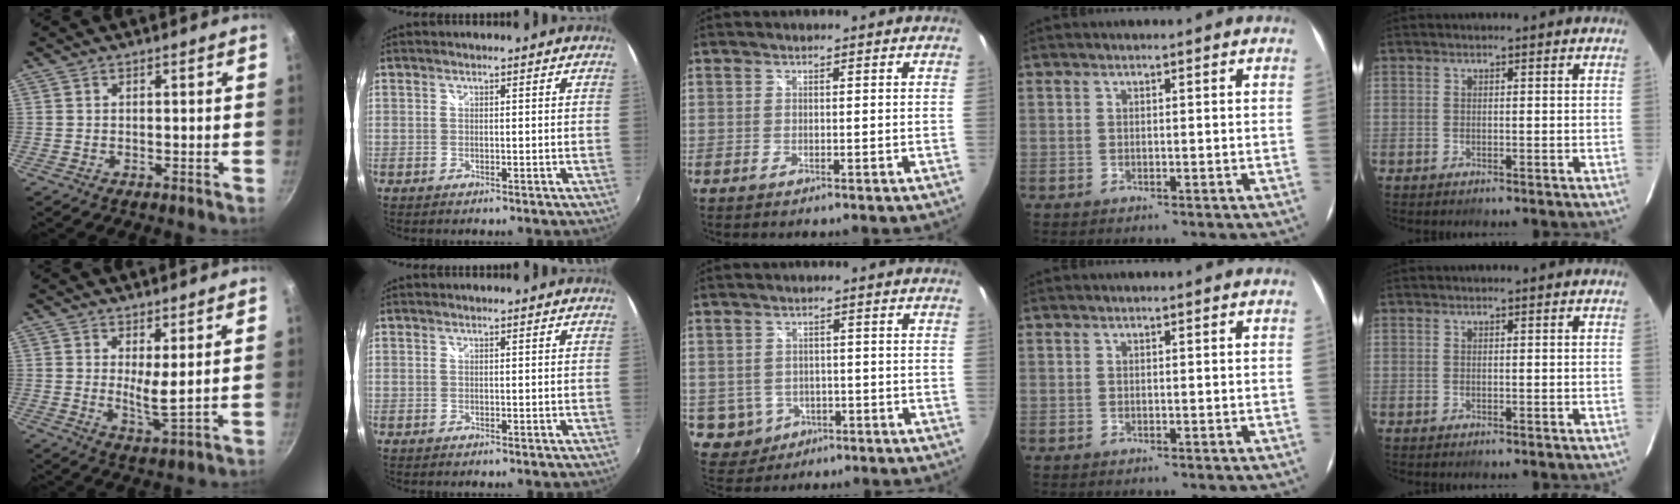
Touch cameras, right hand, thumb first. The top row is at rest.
{"thumb": {"total": 4.9, "force": [1.9, 0.8, 4.4], "torque": [-0.078, -0.039, 0.030]}, "middle": {"total": 6.1, "force": [-1.8, 5.6, 1.7], "torque": [-0.052, 0.003, -0.010]}}